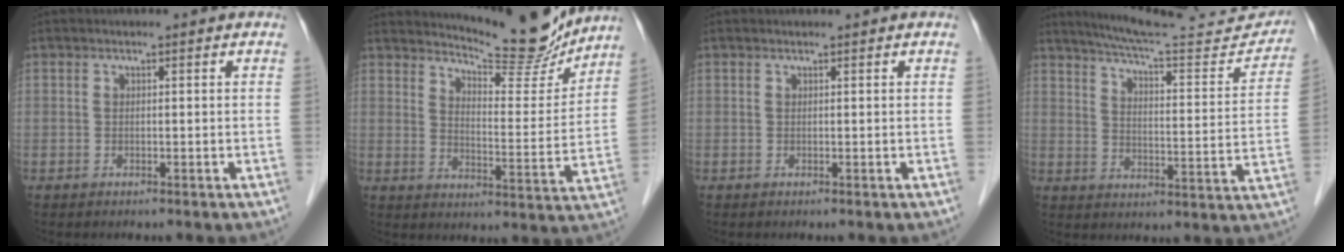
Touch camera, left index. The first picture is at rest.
{"total": 12.9, "force": [12.5, 1.2, 3.2], "torque": [-0.053, -0.029, 0.171]}
{"total": 0.0}
{"total": 20.0, "force": [18.8, 1.5, 6.6], "torque": [-0.096, -0.045, 0.246]}